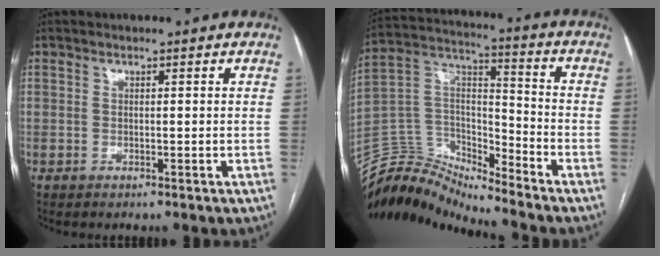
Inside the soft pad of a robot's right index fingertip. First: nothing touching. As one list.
[{"total": 14.9, "force": [-14.8, 1.2, 1.0], "torque": [-0.028, 0.073, -0.279]}]